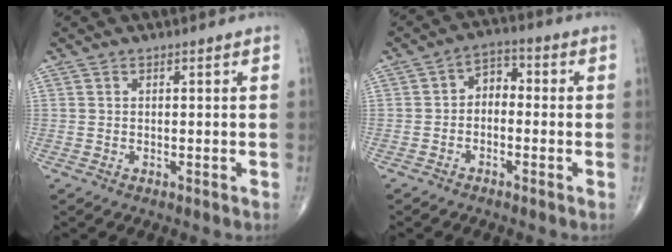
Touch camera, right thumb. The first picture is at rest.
{"total": 4.3, "force": [-0.9, 3.1, 2.9], "torque": [-0.027, 0.023, -0.031]}